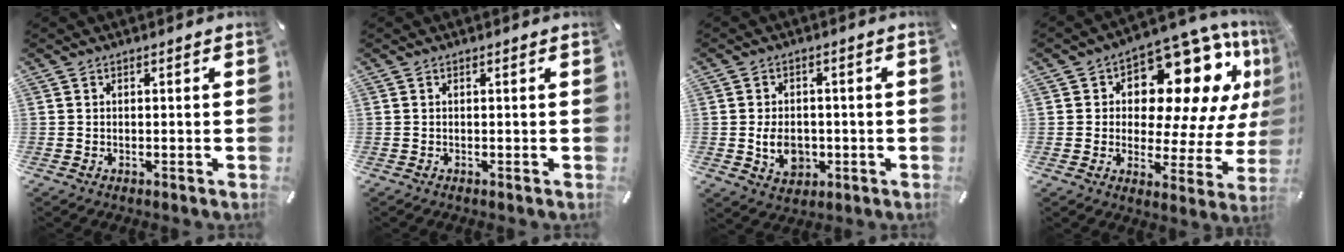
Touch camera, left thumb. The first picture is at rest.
{"total": 0.0}
{"total": 7.3, "force": [-1.3, 5.7, 4.4], "torque": [-0.088, -0.002, -0.026]}
{"total": 17.5, "force": [8.6, 9.5, 12.0], "torque": [-0.168, -0.069, 0.139]}